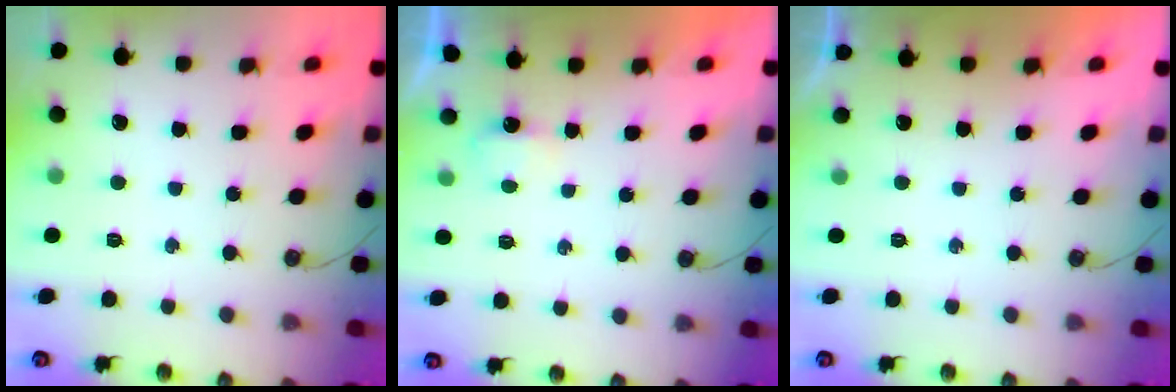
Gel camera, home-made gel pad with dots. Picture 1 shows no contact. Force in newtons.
{"total": 13.3, "press": 4.4, "slide": 12.6}
{"total": 0.0}